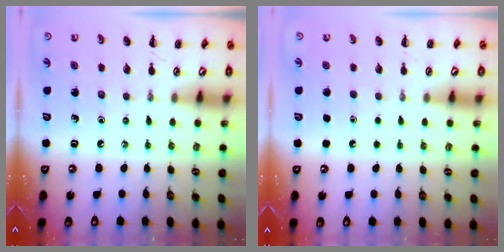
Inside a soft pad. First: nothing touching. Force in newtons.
{"total": 1.5, "press": 1.5, "slide": 0.1}